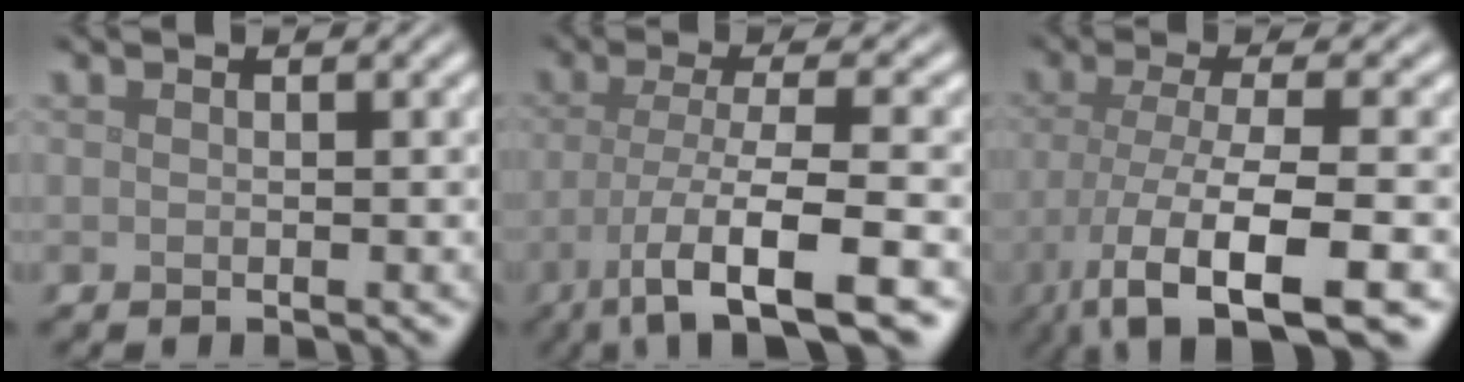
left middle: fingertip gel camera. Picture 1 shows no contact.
{"total": 8.2, "force": [-3.9, 1.9, 7.0], "torque": [-0.107, -0.007, -0.074]}
{"total": 9.8, "force": [-5.0, 2.9, 7.9], "torque": [-0.128, -0.016, -0.089]}